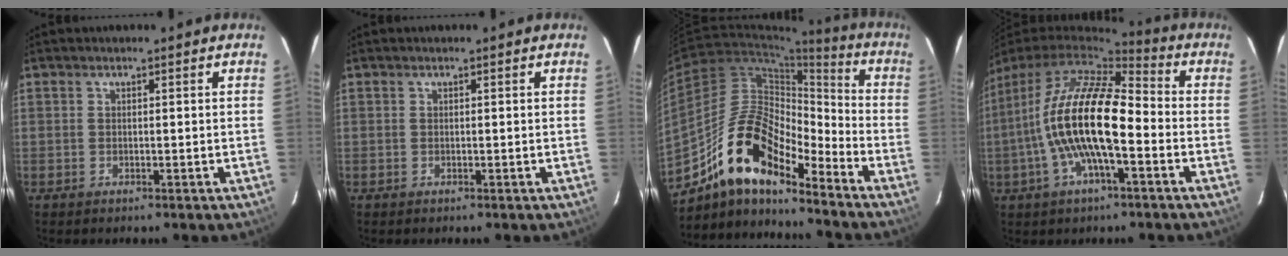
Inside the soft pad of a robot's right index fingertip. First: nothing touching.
{"total": 0.0}
{"total": 16.4, "force": [-12.3, 5.5, 9.5], "torque": [-0.167, 0.012, -0.237]}
{"total": 15.8, "force": [-3.1, 4.5, 14.9], "torque": [-0.272, -0.005, -0.062]}